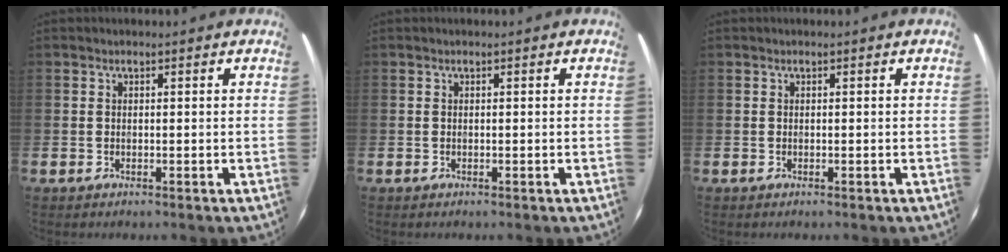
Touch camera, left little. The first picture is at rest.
{"total": 0.0}
{"total": 0.0}